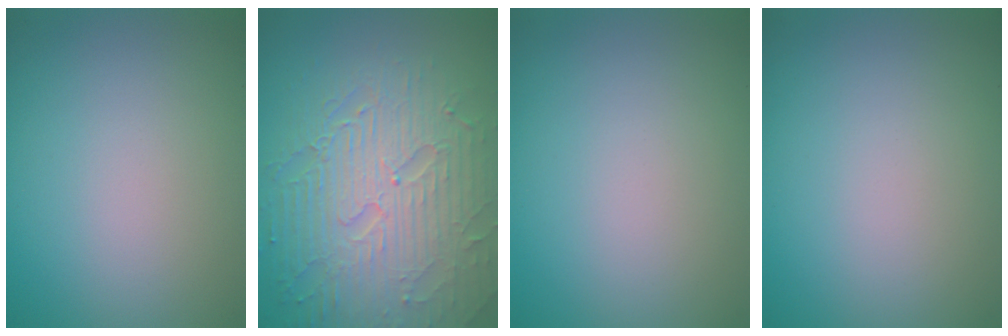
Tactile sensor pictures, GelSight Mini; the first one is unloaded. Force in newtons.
{"total": 8.9, "press": 6.3, "slide": 6.3}
{"total": 0.0}
{"total": 0.0}